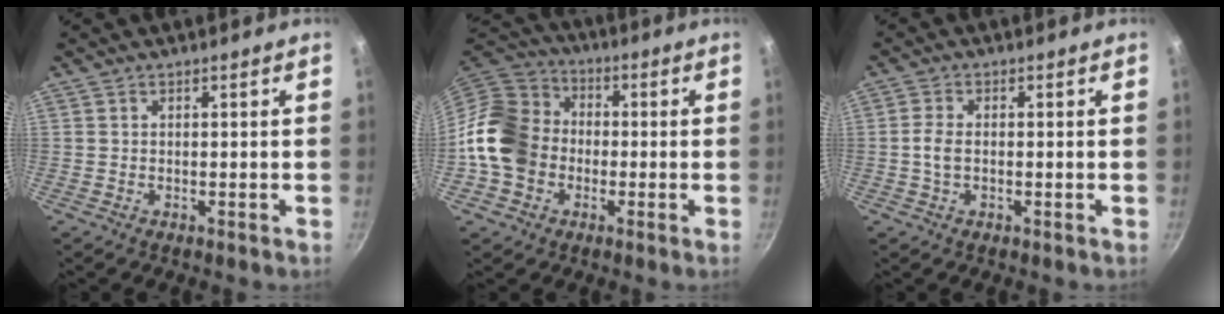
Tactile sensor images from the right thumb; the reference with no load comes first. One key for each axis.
{"total": 15.1, "fx": -2.4, "fy": 12.7, "fz": 7.8, "tx": -0.130, "ty": 0.039, "tz": -0.059}
{"total": 3.1, "fx": -0.3, "fy": 1.8, "fz": 2.5, "tx": -0.055, "ty": 0.008, "tz": -0.010}